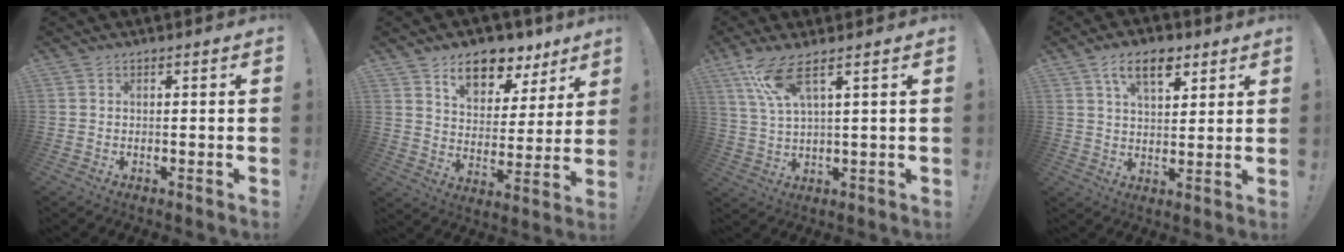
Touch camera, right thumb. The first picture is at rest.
{"total": 12.6, "force": [8.9, 6.9, 5.5], "torque": [-0.077, -0.061, 0.160]}
{"total": 8.2, "force": [4.9, 1.2, 6.5], "torque": [-0.133, -0.016, 0.089]}
{"total": 9.8, "force": [5.4, 4.9, 6.6], "torque": [-0.106, -0.008, 0.097]}